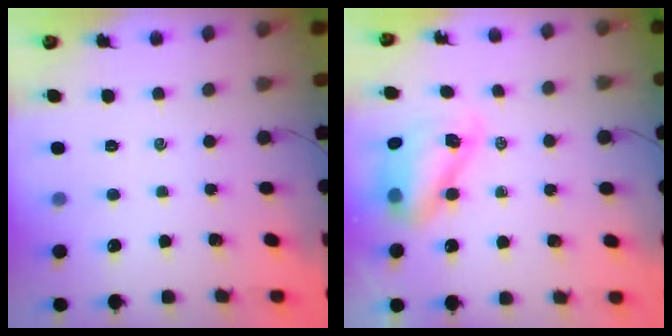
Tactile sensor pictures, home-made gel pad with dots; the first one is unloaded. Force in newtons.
{"total": 9.1, "press": 8.7, "slide": 2.6}